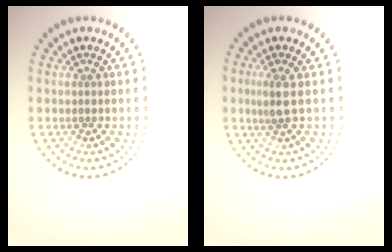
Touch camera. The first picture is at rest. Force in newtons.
{"total": 1.9, "press": 1.5, "slide": 1.0}